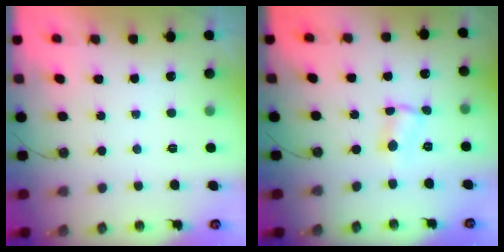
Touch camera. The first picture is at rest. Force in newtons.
{"total": 1.1, "press": 1.0, "slide": 0.2}